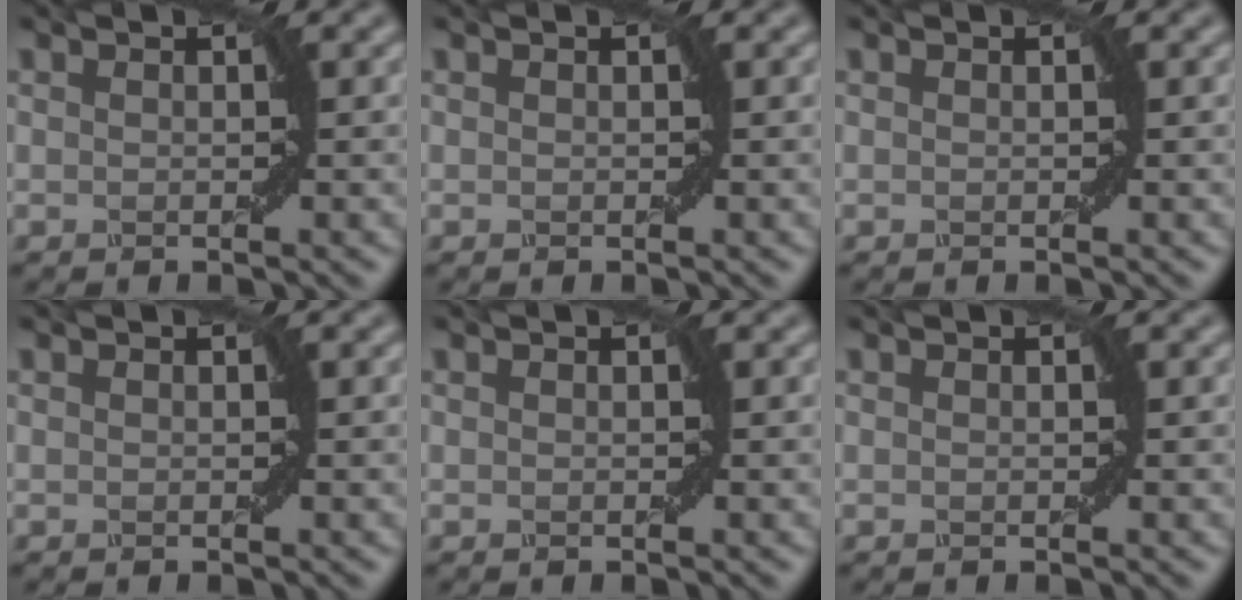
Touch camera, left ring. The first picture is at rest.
{"total": 0.0}
{"total": 0.0}
{"total": 0.0}
{"total": 0.0}
{"total": 0.0}